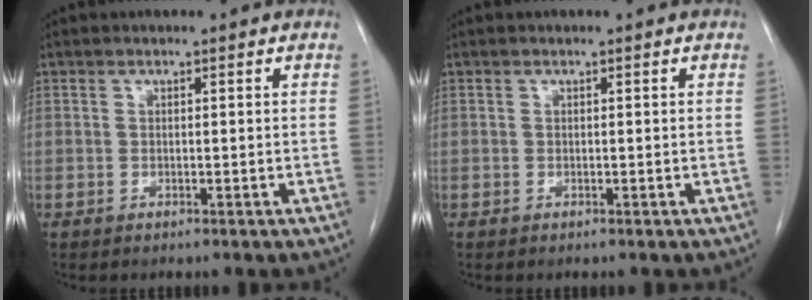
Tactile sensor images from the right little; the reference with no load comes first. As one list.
[{"total": 0.0}]